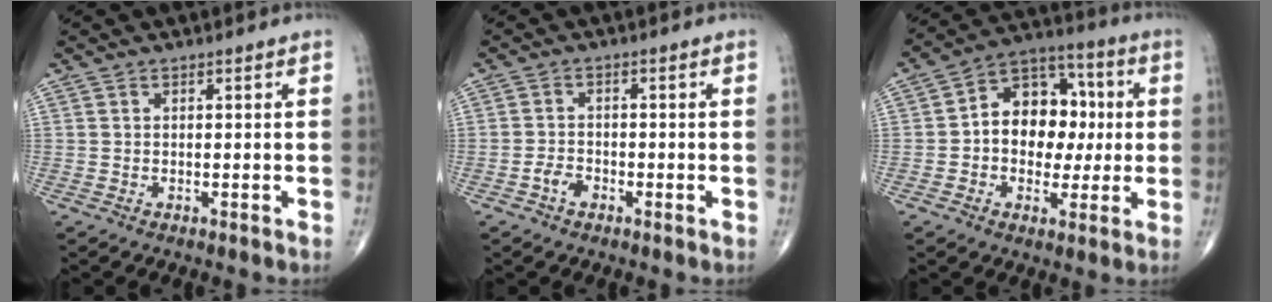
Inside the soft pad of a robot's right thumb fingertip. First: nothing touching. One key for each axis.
{"total": 2.7, "fx": -1.4, "fy": 1.7, "fz": 1.5, "tx": -0.024, "ty": 0.011, "tz": -0.028}
{"total": 14.5, "fx": 0.5, "fy": 10.6, "fz": 9.9, "tx": -0.100, "ty": 0.032, "tz": -0.001}